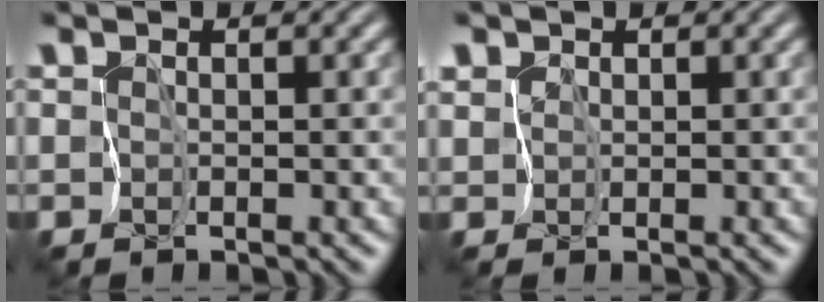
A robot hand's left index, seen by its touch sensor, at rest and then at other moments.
{"total": 0.9, "force": [0.5, 0.8, -0.1], "torque": [0.001, -0.002, 0.009]}